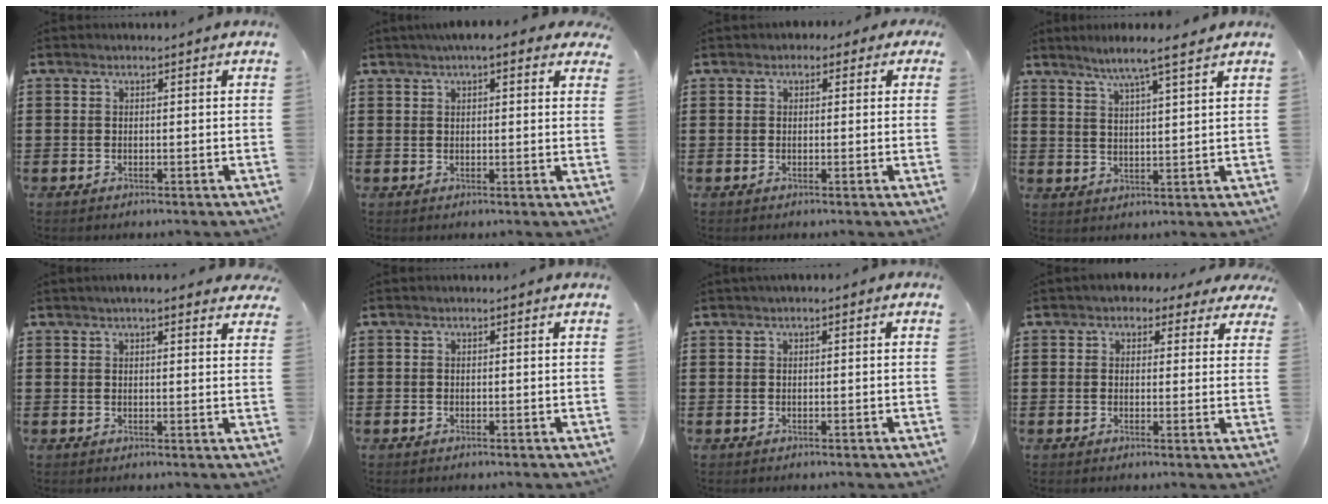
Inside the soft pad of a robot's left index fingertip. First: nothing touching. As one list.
[{"total": 3.2, "force": [2.2, 0.7, 2.2], "torque": [-0.049, 0.004, 0.039]}, {"total": 1.3, "force": [-0.1, 1.1, 0.6], "torque": [-0.016, 0.008, -0.004]}, {"total": 5.5, "force": [4.5, -0.4, 3.2], "torque": [-0.076, -0.011, 0.077]}, {"total": 3.2, "force": [2.8, 0.3, 1.7], "torque": [-0.039, 0.003, 0.050]}, {"total": 0.0}, {"total": 0.5, "force": [0.1, 0.2, 0.5], "torque": [-0.009, 0.001, 0.002]}, {"total": 2.6, "force": [1.7, 1.6, 1.0], "torque": [-0.021, 0.005, 0.029]}]